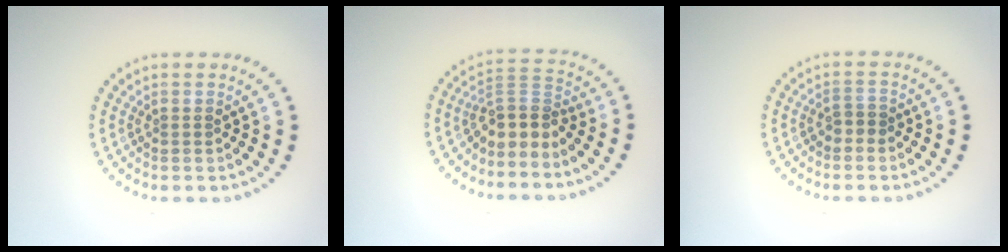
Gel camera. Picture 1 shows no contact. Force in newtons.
{"total": 3.1, "press": 2.4, "slide": 2.0}
{"total": 1.2, "press": 1.1, "slide": 0.5}